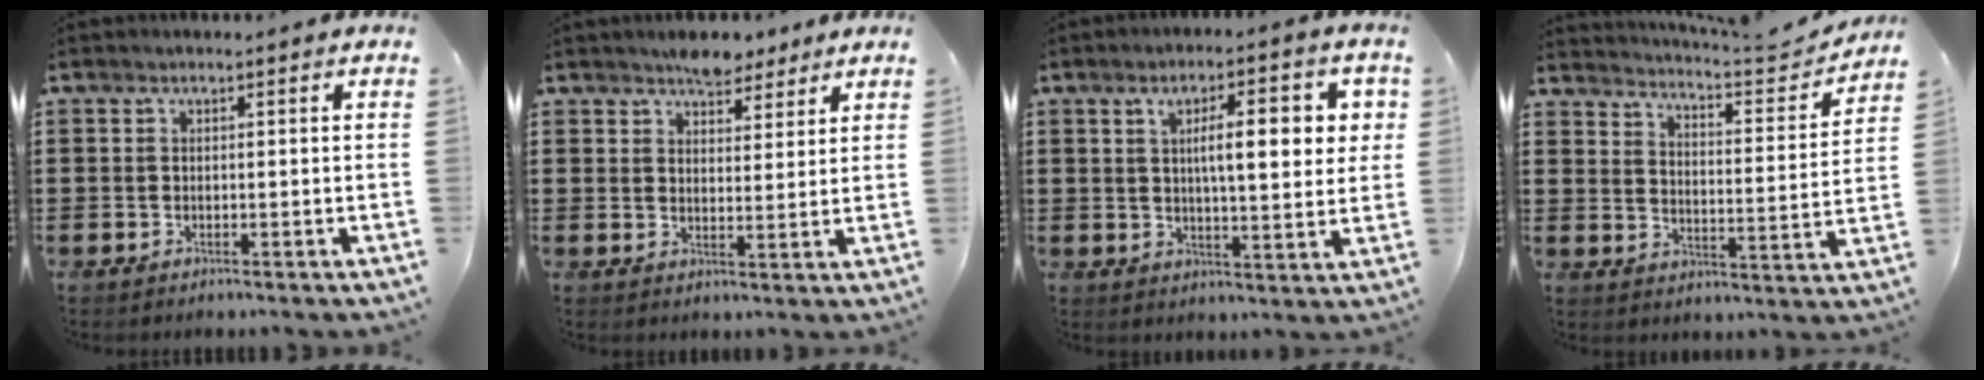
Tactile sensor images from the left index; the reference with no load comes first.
{"total": 4.4, "force": [4.0, 1.8, 0.7], "torque": [-0.016, -0.005, 0.074]}
{"total": 8.5, "force": [2.3, 2.6, 7.8], "torque": [-0.121, -0.003, 0.028]}
{"total": 3.7, "force": [3.6, 0.1, 0.9], "torque": [-0.034, -0.030, 0.052]}